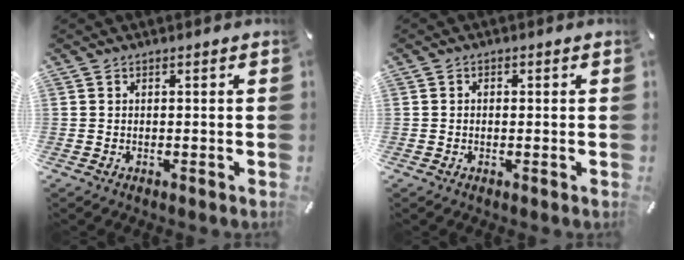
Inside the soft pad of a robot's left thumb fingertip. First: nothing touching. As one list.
[{"total": 1.0, "force": [-0.3, 0.8, 0.6], "torque": [-0.012, 0.003, -0.006]}]